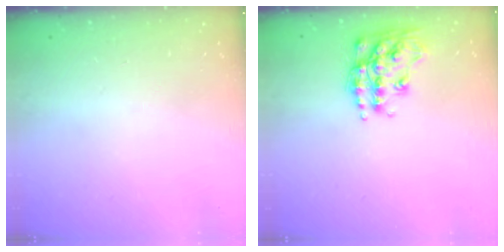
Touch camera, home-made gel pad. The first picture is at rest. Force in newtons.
{"total": 16.6, "press": 16.5, "slide": 1.0}